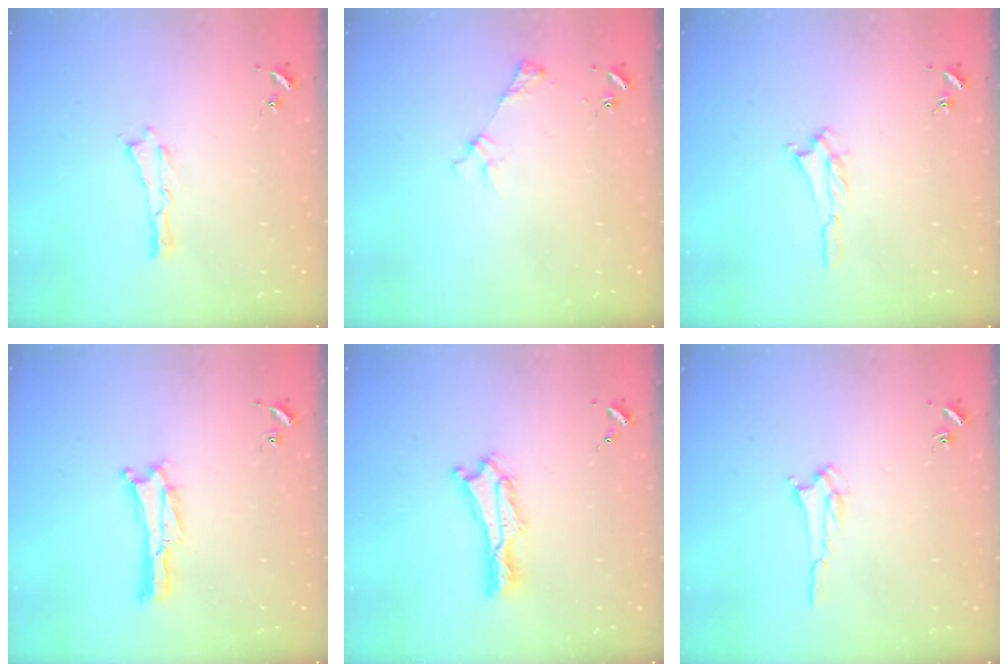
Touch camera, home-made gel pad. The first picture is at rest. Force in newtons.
{"total": 3.3, "press": 3.3, "slide": 0.3}
{"total": 1.2, "press": 1.1, "slide": 0.5}
{"total": 0.0}
{"total": 2.2, "press": 2.2, "slide": 0.3}
{"total": 1.5, "press": 1.5, "slide": 0.2}